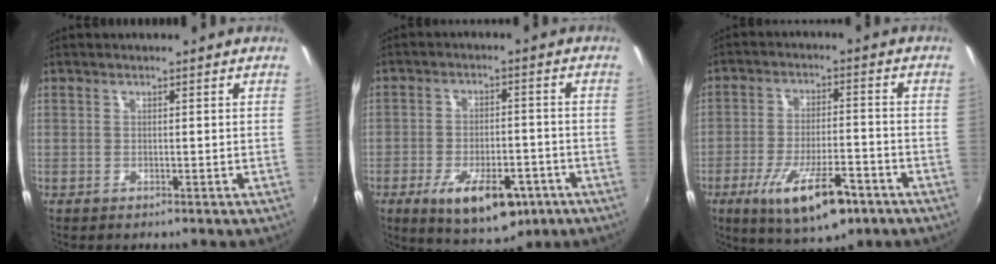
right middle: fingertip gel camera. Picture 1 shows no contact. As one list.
[{"total": 13.3, "force": [-7.0, 6.1, 9.6], "torque": [-0.181, -0.020, -0.099]}, {"total": 13.8, "force": [-7.7, 4.2, 10.6], "torque": [-0.205, -0.030, -0.123]}]